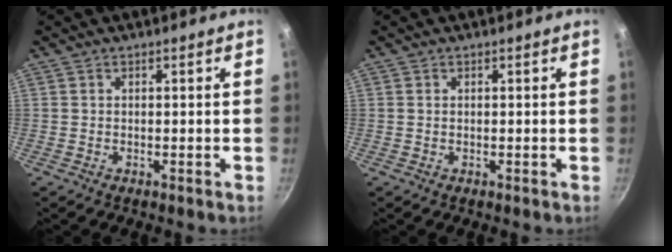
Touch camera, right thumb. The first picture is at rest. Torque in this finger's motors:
{"motor_torque": [-0.19, 0.08, -0.24, 0.11, 0.04]}